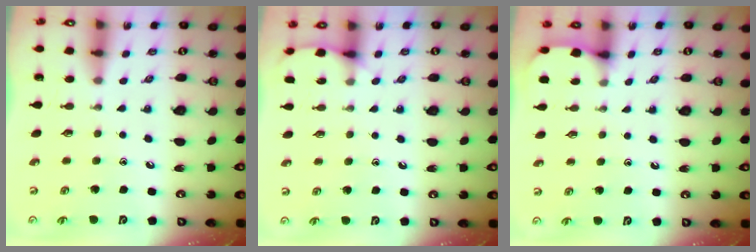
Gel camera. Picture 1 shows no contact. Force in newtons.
{"total": 5.3, "press": 5.2, "slide": 0.7}
{"total": 3.0, "press": 2.9, "slide": 0.3}